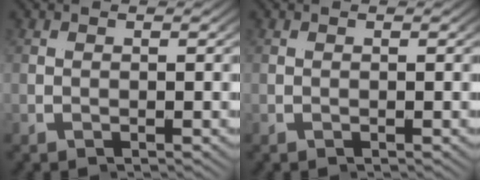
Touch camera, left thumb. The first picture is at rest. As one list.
[{"total": 0.0}]